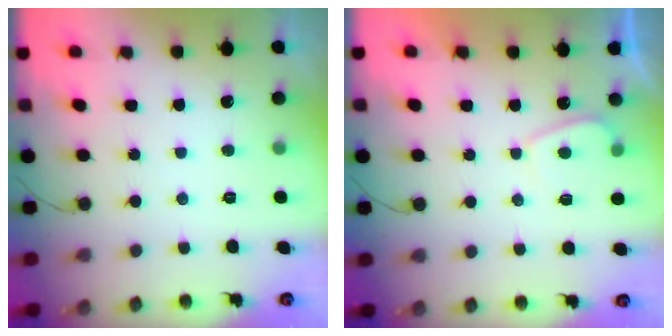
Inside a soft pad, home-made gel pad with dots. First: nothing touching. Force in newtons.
{"total": 1.2, "press": 1.1, "slide": 0.6}